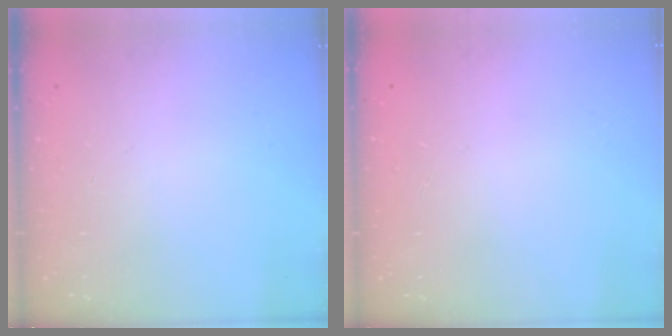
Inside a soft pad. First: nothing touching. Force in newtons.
{"total": 0.0}